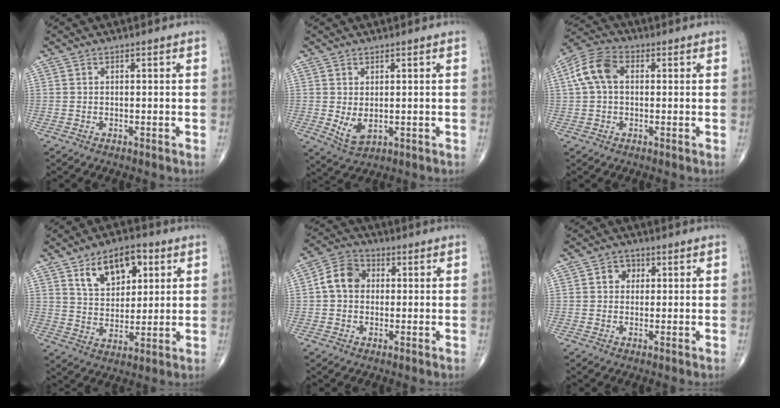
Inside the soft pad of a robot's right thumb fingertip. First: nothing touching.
{"total": 4.0, "force": [0.0, 2.2, 3.3], "torque": [-0.057, -0.008, 0.014]}
{"total": 8.1, "force": [1.3, 5.3, 6.0], "torque": [-0.126, 0.026, 0.018]}
{"total": 12.0, "force": [5.4, 7.1, 8.0], "torque": [-0.093, -0.016, 0.093]}
{"total": 7.1, "force": [0.5, 5.7, 4.2], "torque": [-0.066, 0.020, -0.002]}
{"total": 2.9, "force": [0.7, 2.5, 1.3], "torque": [0.000, 0.003, 0.004]}